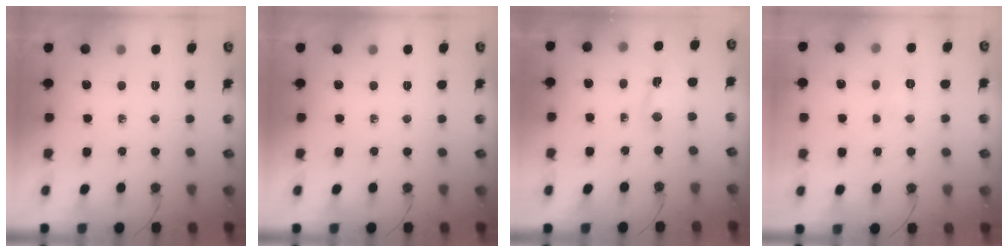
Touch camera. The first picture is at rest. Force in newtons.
{"total": 0.0}
{"total": 1.5, "press": 1.4, "slide": 0.4}
{"total": 4.5, "press": 4.4, "slide": 0.5}